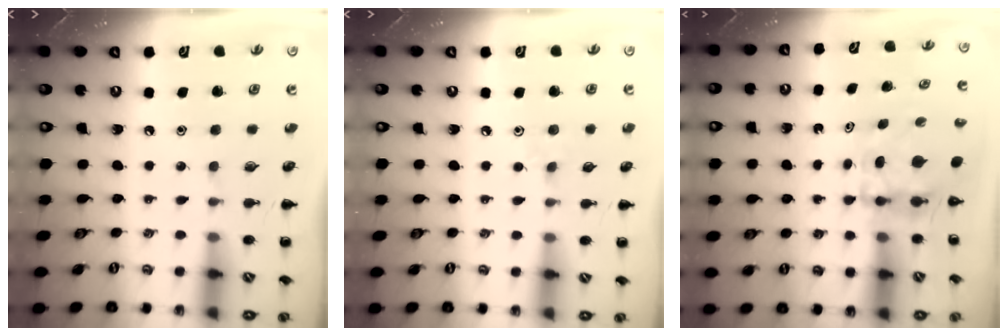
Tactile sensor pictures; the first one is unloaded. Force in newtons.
{"total": 4.2, "press": 3.9, "slide": 1.5}
{"total": 3.9, "press": 3.9, "slide": 0.3}